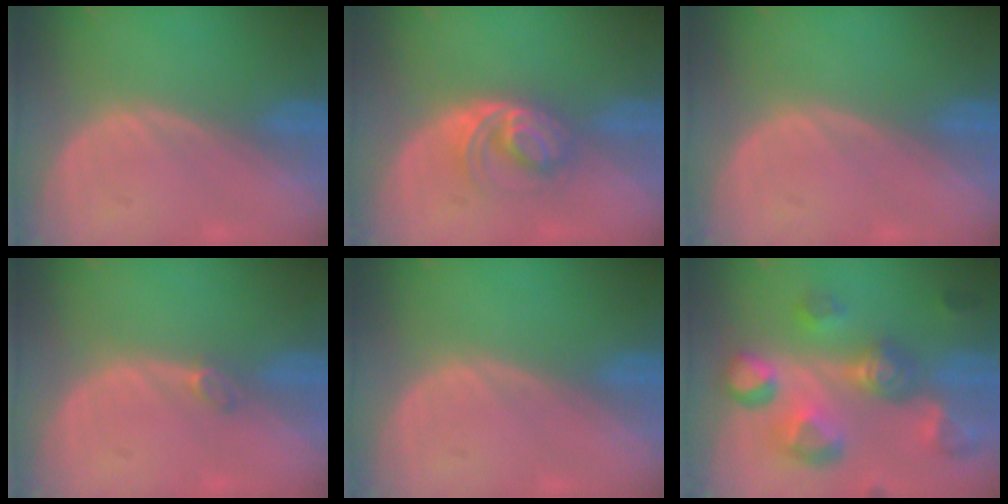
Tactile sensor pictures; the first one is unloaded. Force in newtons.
{"total": 5.2, "press": 4.9, "slide": 1.7}
{"total": 0.0}
{"total": 1.2, "press": 1.2, "slide": 0.4}
{"total": 0.0}
{"total": 11.3, "press": 10.1, "slide": 5.1}